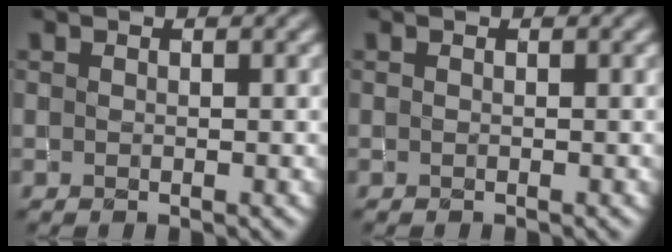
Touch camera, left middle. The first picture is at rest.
{"total": 0.0}